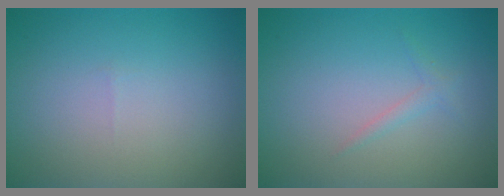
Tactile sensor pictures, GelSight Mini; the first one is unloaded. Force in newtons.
{"total": 0.9, "press": 0.9, "slide": 0.0}